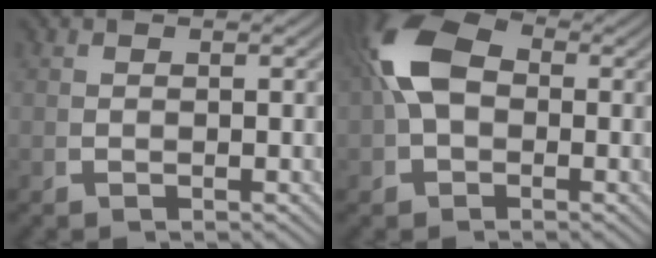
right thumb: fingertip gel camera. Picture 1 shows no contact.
{"total": 6.3, "force": [0.9, 4.2, 4.6], "torque": [-0.105, 0.004, 0.018]}